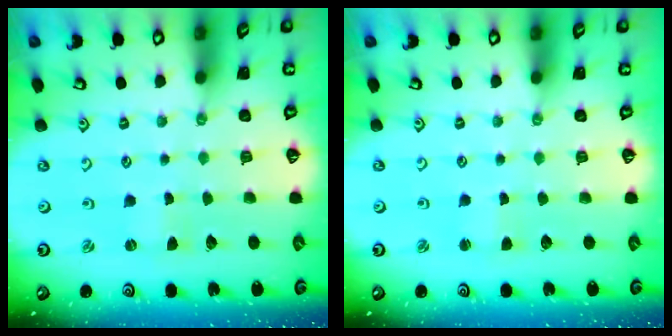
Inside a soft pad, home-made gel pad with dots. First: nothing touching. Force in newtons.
{"total": 1.9, "press": 1.8, "slide": 0.3}